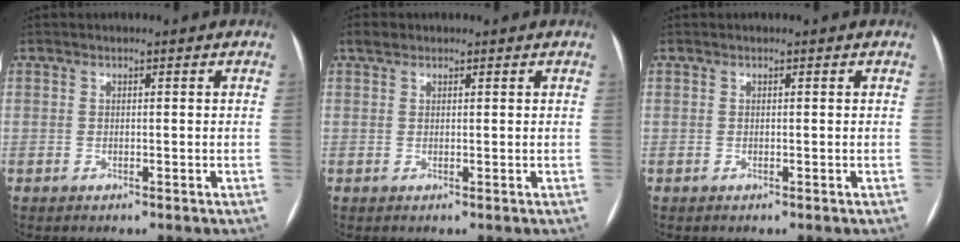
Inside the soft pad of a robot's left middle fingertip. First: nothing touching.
{"total": 1.4, "force": [1.1, 0.8, 0.5], "torque": [-0.011, 0.014, 0.020]}
{"total": 0.0}